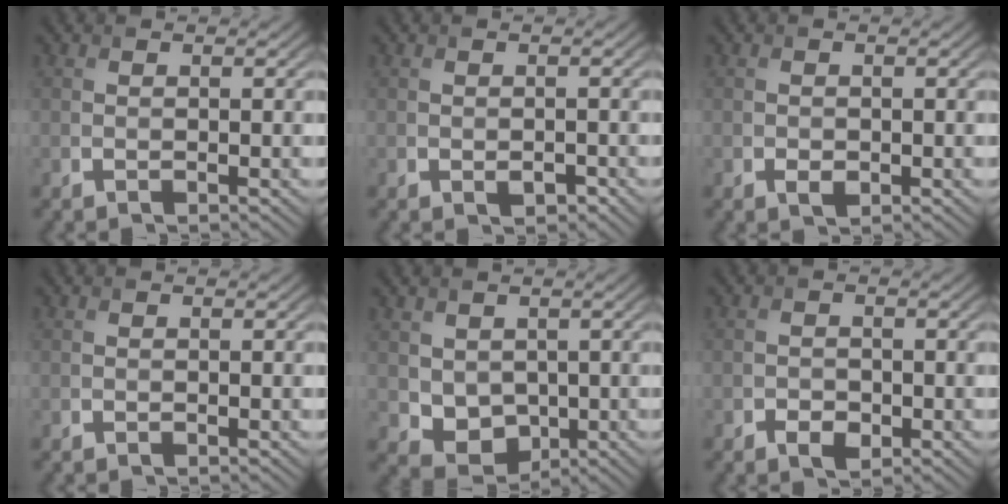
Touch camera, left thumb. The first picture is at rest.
{"total": 1.2, "force": [-0.6, 0.7, 0.8], "torque": [-0.014, -0.006, -0.006]}
{"total": 1.2, "force": [-0.4, 0.8, 0.7], "torque": [-0.012, -0.005, -0.008]}
{"total": 0.0}
{"total": 4.4, "force": [1.0, 3.7, 2.2], "torque": [-0.062, -0.015, 0.024]}
{"total": 2.0, "force": [-1.0, 1.4, 1.0], "torque": [-0.018, -0.005, -0.018]}